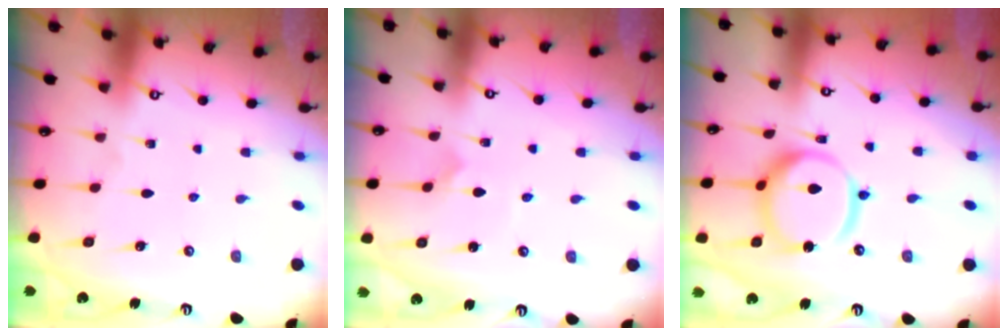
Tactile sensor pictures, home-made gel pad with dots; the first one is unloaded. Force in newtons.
{"total": 1.2, "press": 1.2, "slide": 0.0}
{"total": 14.2, "press": 14.1, "slide": 1.5}